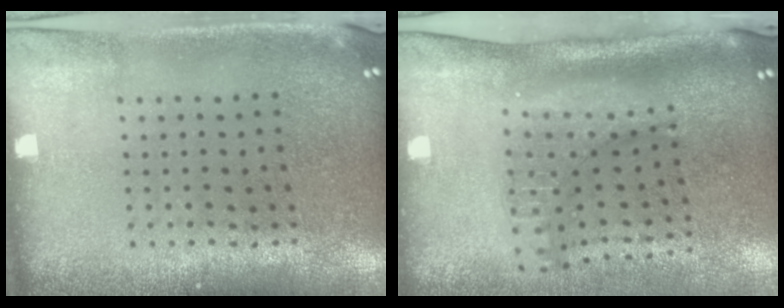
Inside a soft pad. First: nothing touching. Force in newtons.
{"total": 2.1, "press": 1.4, "slide": 1.6}